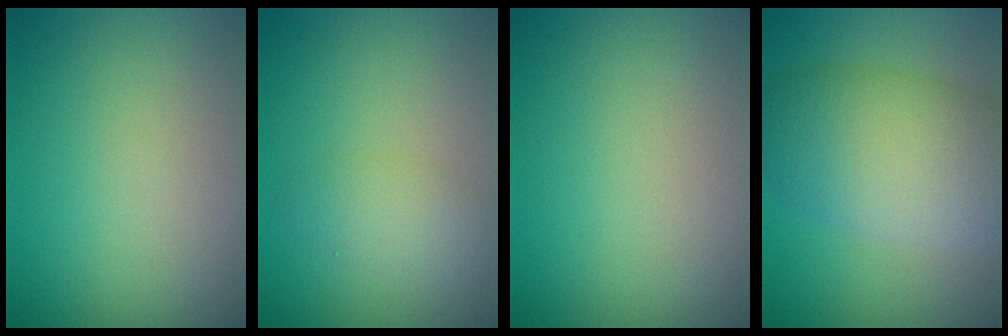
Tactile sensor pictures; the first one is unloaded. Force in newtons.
{"total": 2.3, "press": 2.3, "slide": 0.1}
{"total": 0.0}
{"total": 8.6, "press": 8.6, "slide": 0.6}